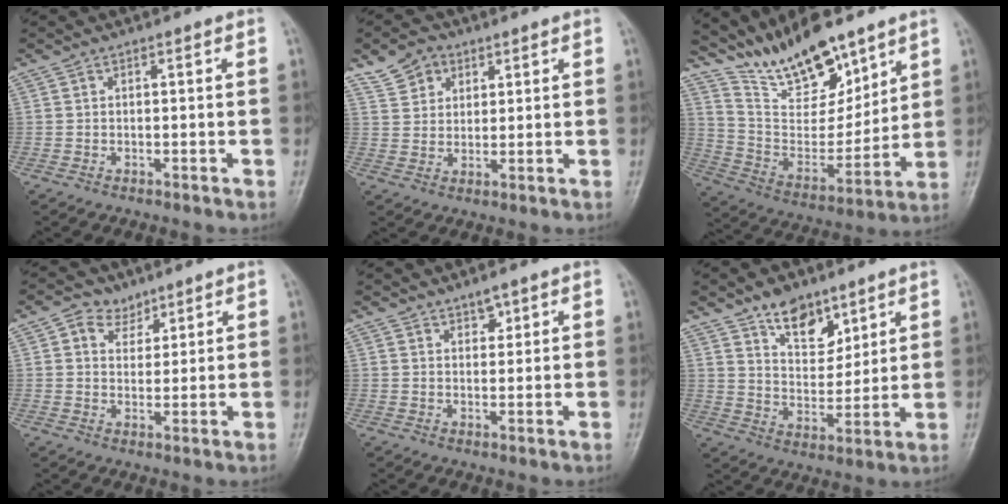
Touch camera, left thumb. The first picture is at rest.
{"total": 6.2, "force": [3.6, 4.6, 2.1], "torque": [-0.012, -0.011, 0.066]}
{"total": 16.7, "force": [13.1, 5.9, 8.5], "torque": [-0.106, -0.075, 0.248]}
{"total": 5.0, "force": [2.9, 3.7, 1.5], "torque": [-0.002, -0.014, 0.047]}
{"total": 2.4, "force": [1.7, 1.2, 1.2], "torque": [-0.007, -0.011, 0.028]}
{"total": 9.7, "force": [6.6, 5.2, 4.9], "torque": [-0.047, -0.048, 0.118]}